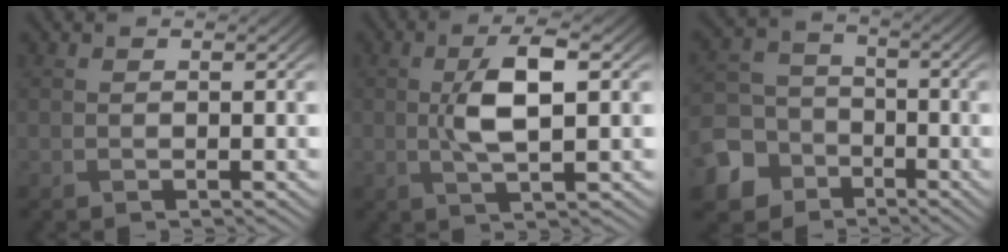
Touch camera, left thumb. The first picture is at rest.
{"total": 6.1, "force": [0.5, 2.1, 5.8], "torque": [-0.123, 0.003, 0.010]}
{"total": 8.8, "force": [-4.6, 7.0, 2.8], "torque": [-0.083, -0.023, -0.112]}